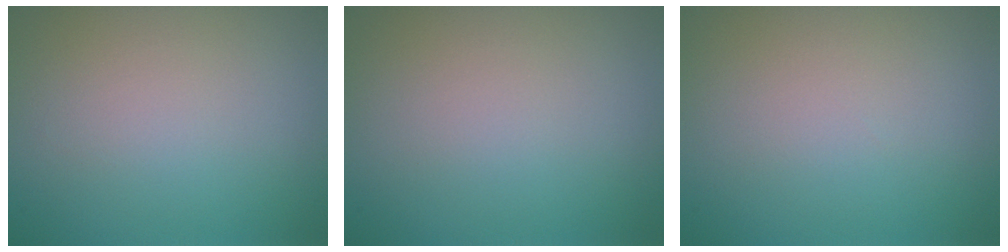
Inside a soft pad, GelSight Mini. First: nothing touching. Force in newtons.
{"total": 0.0}
{"total": 0.0}